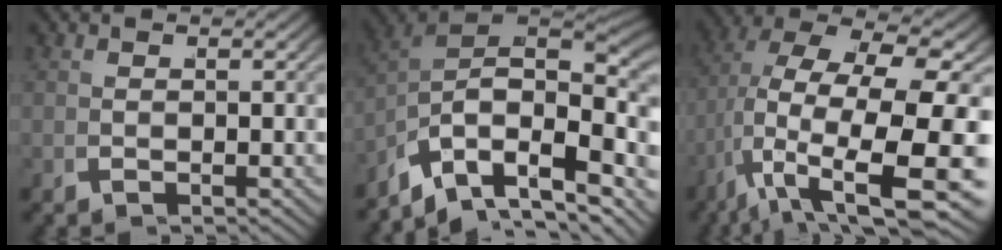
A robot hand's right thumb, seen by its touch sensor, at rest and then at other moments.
{"total": 14.4, "force": [-0.4, 8.3, 11.7], "torque": [-0.198, -0.022, 0.001]}
{"total": 12.7, "force": [-0.9, 6.7, 10.7], "torque": [-0.219, -0.064, 0.032]}